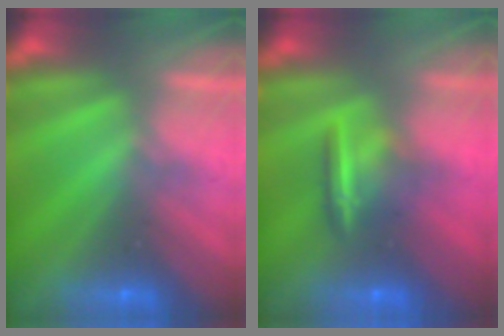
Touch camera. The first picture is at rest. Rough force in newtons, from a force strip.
{"total": 6.1}